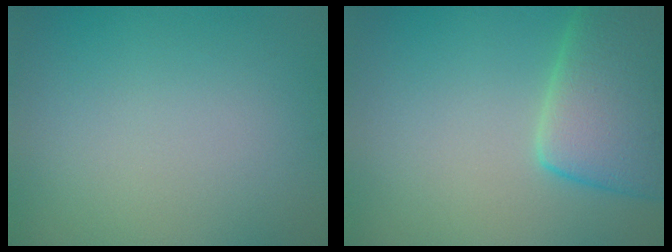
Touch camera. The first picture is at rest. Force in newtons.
{"total": 7.7, "press": 7.7, "slide": 0.9}